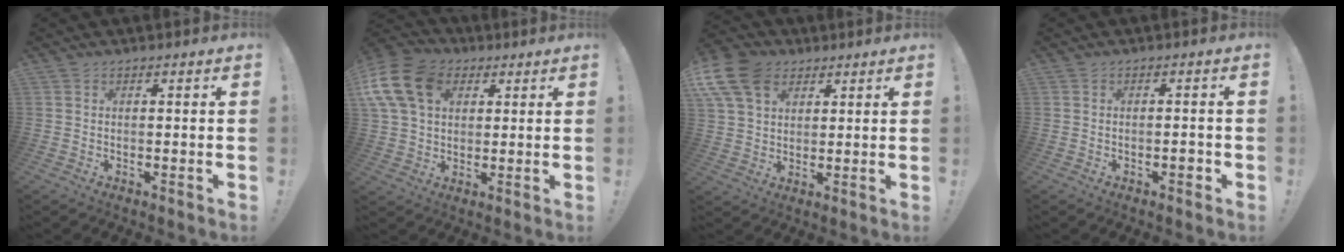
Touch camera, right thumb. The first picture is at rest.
{"total": 16.0, "force": [5.3, 11.6, 9.6], "torque": [-0.194, -0.012, 0.103]}
{"total": 13.8, "force": [6.2, 9.5, 7.8], "torque": [-0.158, -0.025, 0.122]}
{"total": 2.3, "force": [-1.0, 0.8, 1.8], "torque": [-0.017, 0.002, -0.018]}